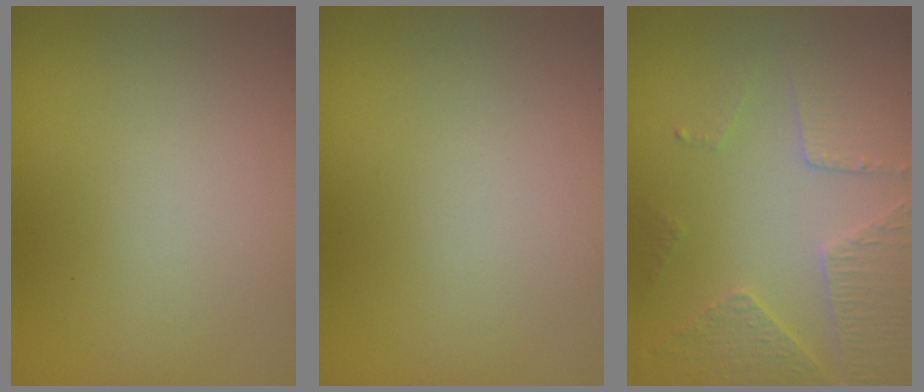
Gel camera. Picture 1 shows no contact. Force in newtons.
{"total": 0.0}
{"total": 4.5, "press": 3.3, "slide": 3.1}